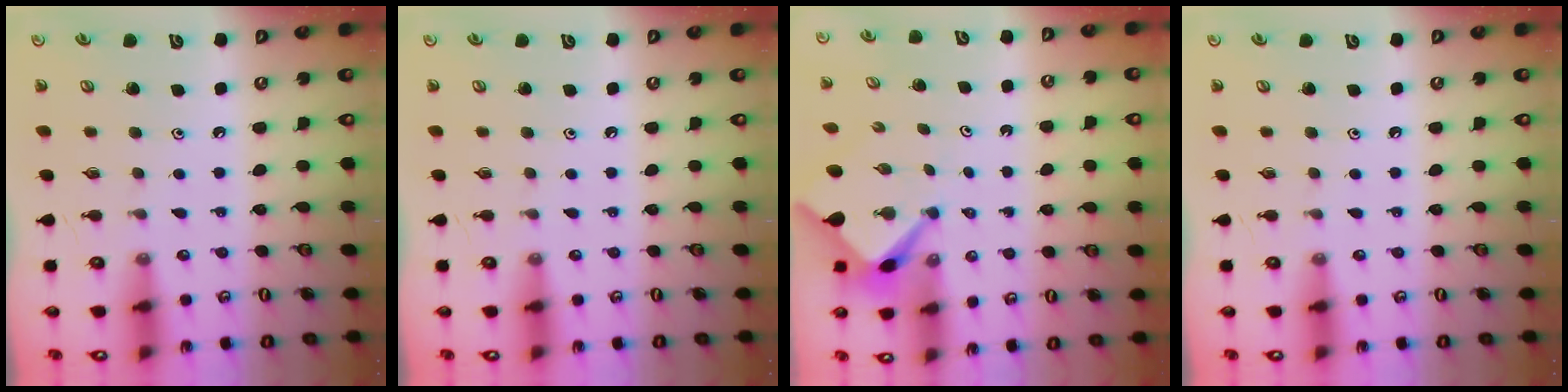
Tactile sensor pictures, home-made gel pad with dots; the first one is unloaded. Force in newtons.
{"total": 0.0}
{"total": 2.8, "press": 2.7, "slide": 0.4}
{"total": 0.0}